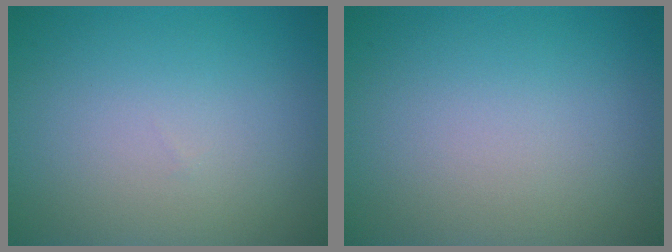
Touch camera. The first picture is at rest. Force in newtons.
{"total": 0.0}